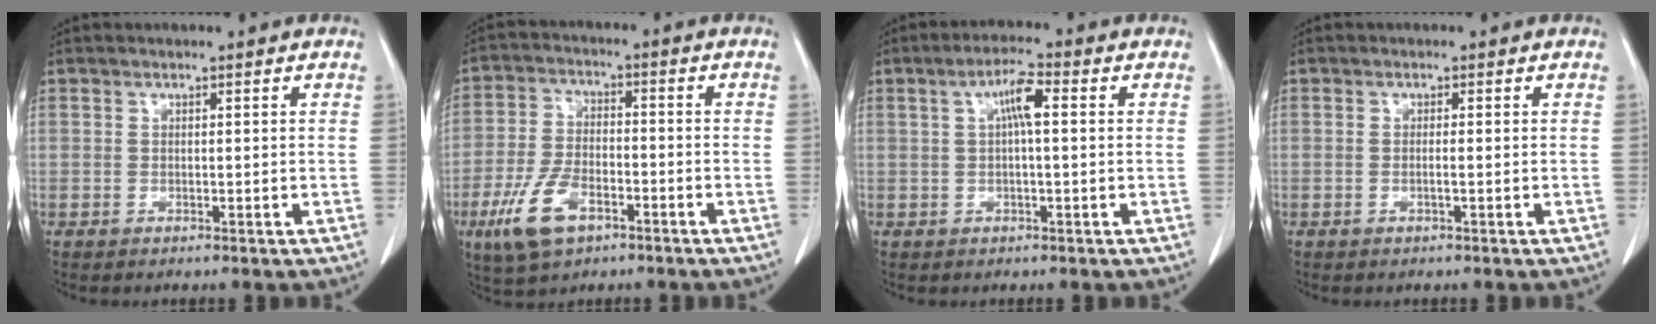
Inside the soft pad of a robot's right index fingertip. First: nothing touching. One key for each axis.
{"total": 9.5, "fx": -4.9, "fy": 4.4, "fz": 6.8, "tx": -0.155, "ty": -0.004, "tz": -0.087}
{"total": 4.5, "fx": 0.9, "fy": 0.6, "fz": 4.4, "tx": -0.081, "ty": 0.012, "tz": 0.013}
{"total": 0.8, "fx": -0.3, "fy": -0.1, "fz": 0.7, "tx": -0.015, "ty": 0.000, "tz": -0.003}